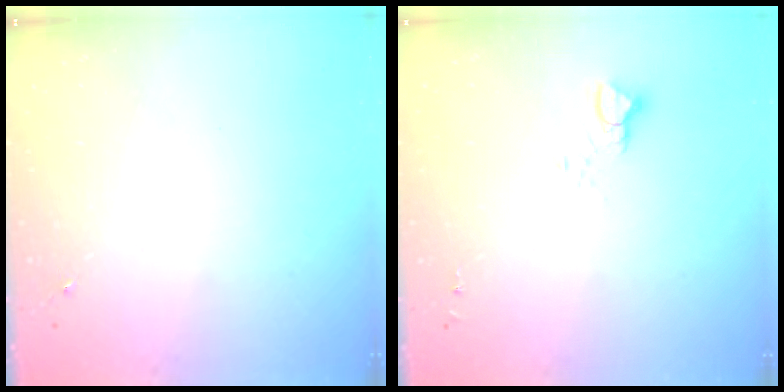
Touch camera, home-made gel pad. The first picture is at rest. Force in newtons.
{"total": 5.3, "press": 5.3, "slide": 0.5}